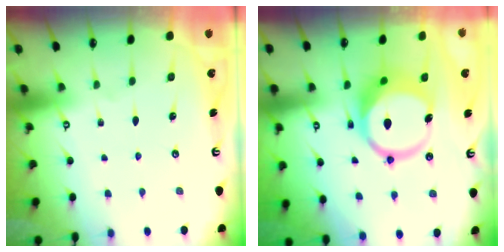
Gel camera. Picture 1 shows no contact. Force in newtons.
{"total": 13.2, "press": 13.2, "slide": 1.5}